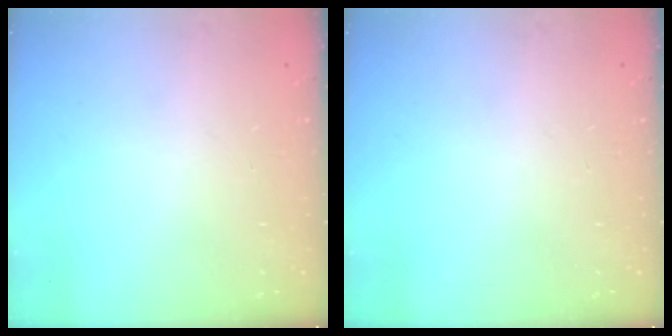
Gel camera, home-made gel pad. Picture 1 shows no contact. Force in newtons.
{"total": 0.0}